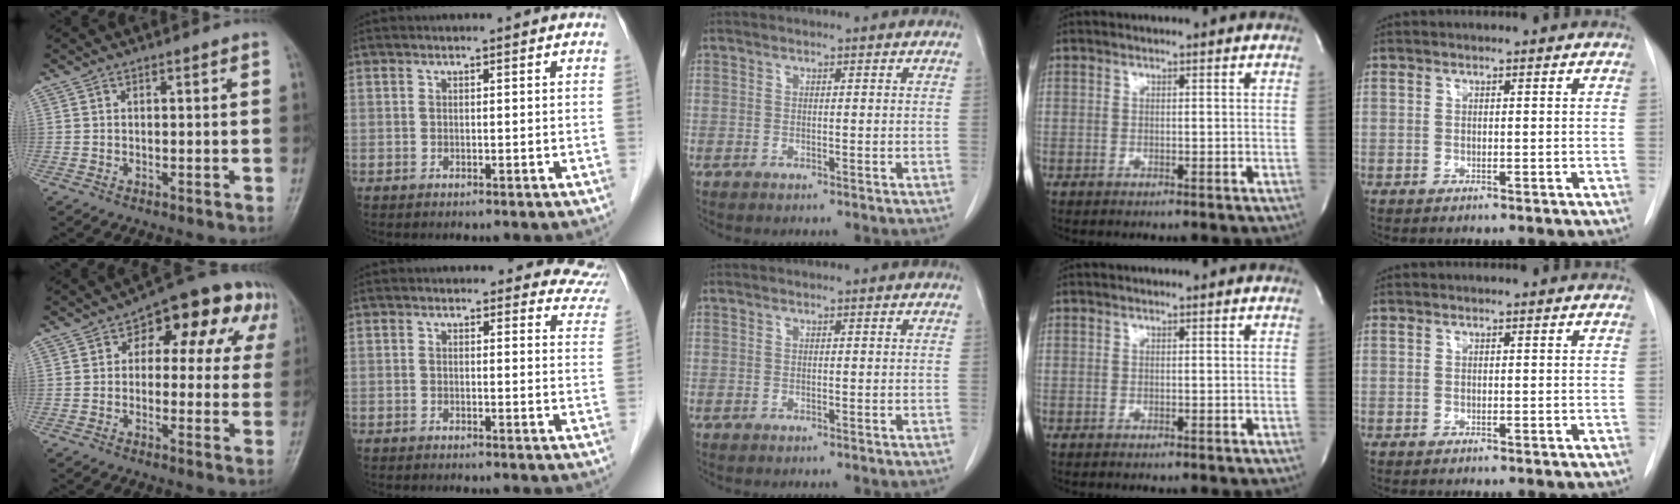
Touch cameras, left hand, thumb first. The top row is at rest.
{"thumb": {"total": 13.6, "force": [4.4, 8.3, 9.8], "torque": [-0.053, 0.028, 0.045]}, "index": {"total": 8.0, "force": [7.3, 3.3, 0.0], "torque": [0.056, -0.023, 0.031]}}